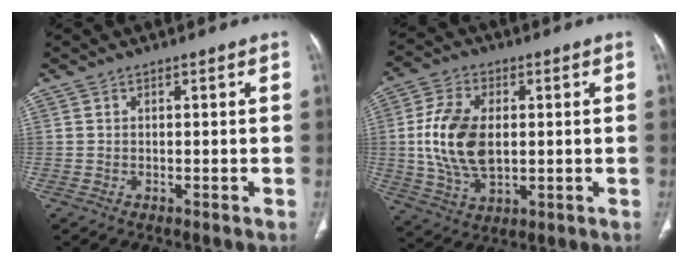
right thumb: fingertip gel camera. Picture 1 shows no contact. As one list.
[{"total": 13.8, "force": [0.8, 8.3, 11.0], "torque": [-0.210, -0.007, 0.018]}]